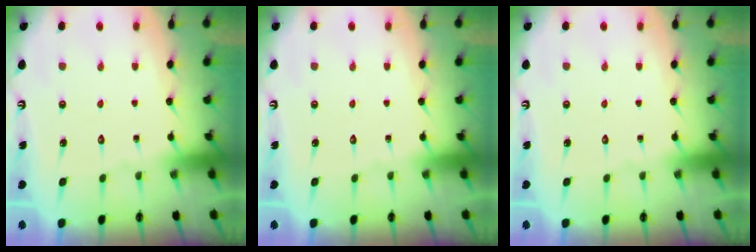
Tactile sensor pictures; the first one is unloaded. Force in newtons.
{"total": 0.0}
{"total": 0.0}